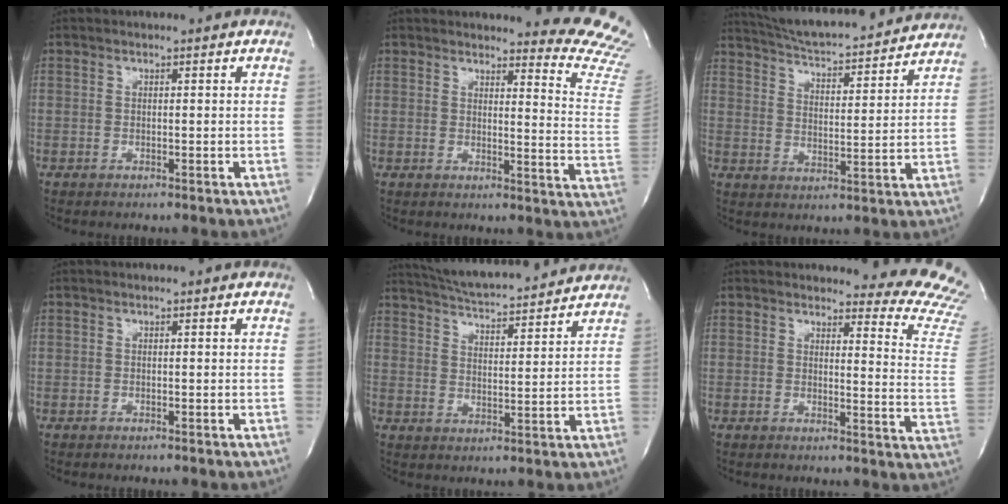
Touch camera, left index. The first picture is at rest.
{"total": 14.2, "force": [13.9, 0.8, 2.6], "torque": [-0.004, -0.151, 0.115]}
{"total": 18.9, "force": [17.6, 2.3, 6.5], "torque": [-0.108, 0.009, 0.253]}
{"total": 0.0}
{"total": 16.1, "force": [15.0, 1.9, 5.6], "torque": [-0.098, 0.020, 0.222]}
{"total": 15.1, "force": [14.8, 1.5, 2.8], "torque": [0.000, -0.147, 0.123]}